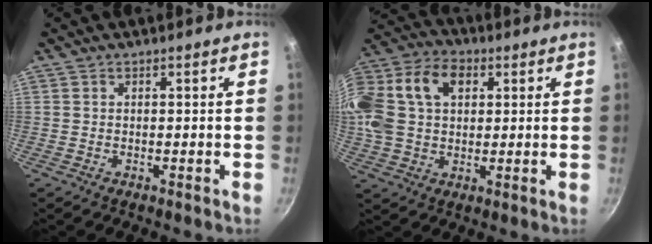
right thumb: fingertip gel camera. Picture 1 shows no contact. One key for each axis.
{"total": 24.7, "fx": 6.4, "fy": 17.7, "fz": 16.0, "tx": -0.370, "ty": 0.048, "tz": 0.102}